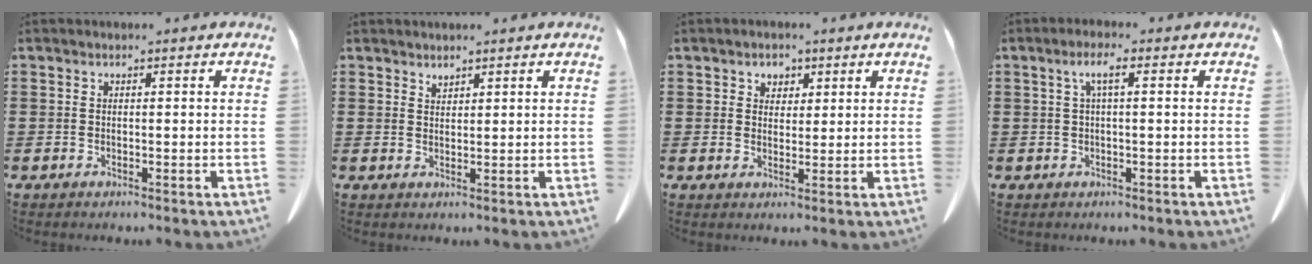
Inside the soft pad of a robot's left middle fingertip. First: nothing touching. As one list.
[{"total": 1.4, "force": [1.4, 0.2, 0.0], "torque": [-0.003, -0.001, 0.028]}, {"total": 2.3, "force": [1.5, 1.8, 0.3], "torque": [-0.008, 0.007, 0.024]}, {"total": 3.1, "force": [0.6, 0.6, 3.0], "torque": [-0.058, 0.007, 0.008]}]